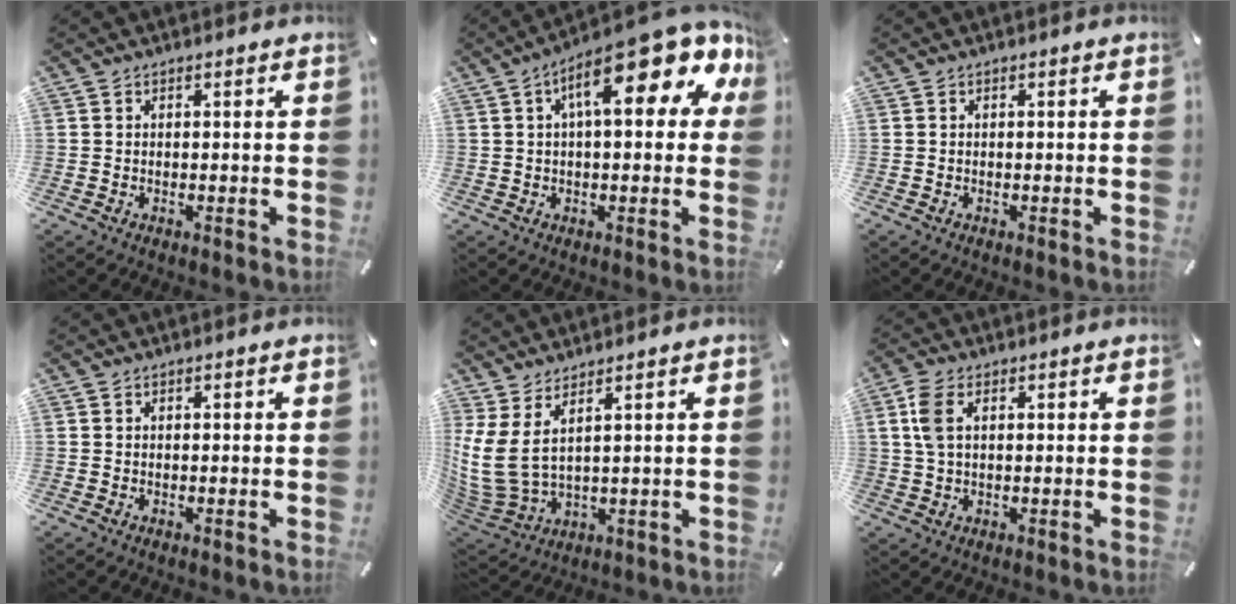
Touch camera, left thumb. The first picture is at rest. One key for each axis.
{"total": 16.8, "fx": 7.5, "fy": 5.9, "fz": 13.8, "tx": -0.204, "ty": -0.036, "tz": 0.118}
{"total": 0.0}
{"total": 0.0}
{"total": 8.5, "fx": 3.1, "fy": 4.0, "fz": 6.7, "tx": -0.175, "ty": -0.036, "tz": 0.059}
{"total": 5.4, "fx": 1.2, "fy": 2.9, "fz": 4.4, "tx": -0.113, "ty": 0.002, "tz": 0.015}